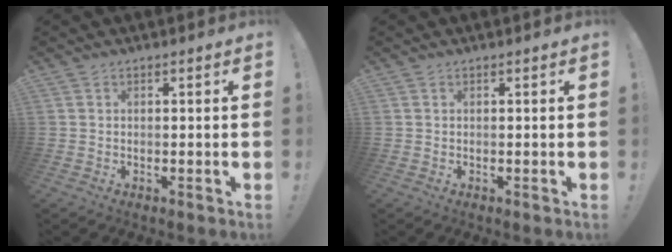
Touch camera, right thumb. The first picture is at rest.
{"total": 0.0}